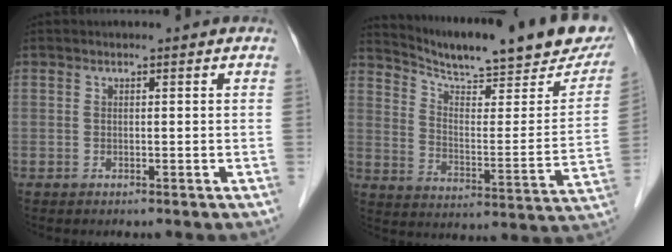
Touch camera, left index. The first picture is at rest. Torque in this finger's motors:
{"motor_torque": [-0.25, -0.82, 0.19, 0.03]}